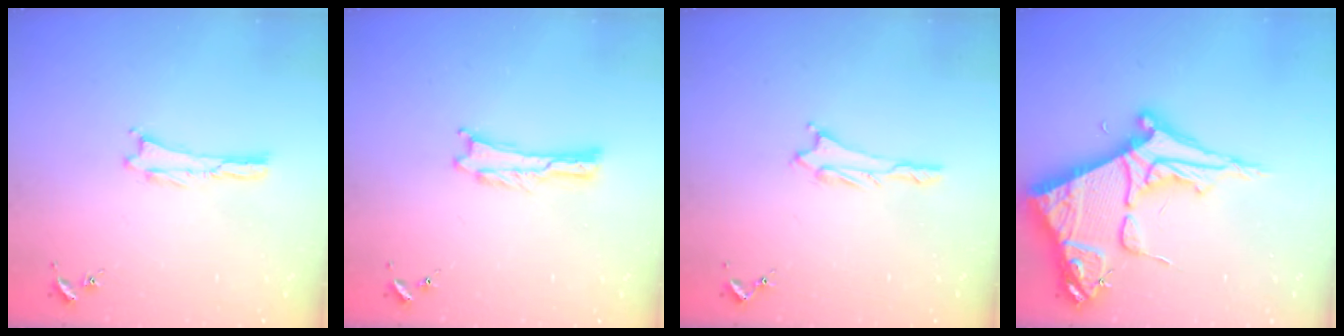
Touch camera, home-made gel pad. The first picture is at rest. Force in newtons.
{"total": 0.0}
{"total": 1.2, "press": 1.2, "slide": 0.1}
{"total": 11.3, "press": 11.2, "slide": 1.2}